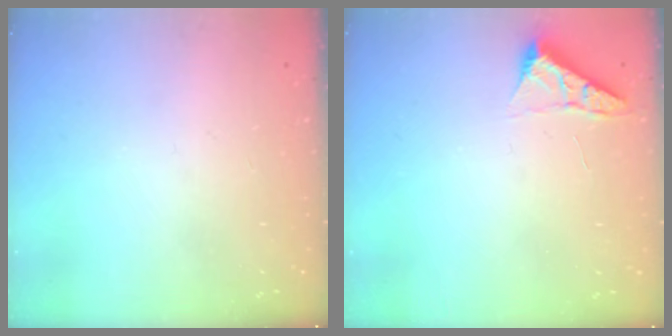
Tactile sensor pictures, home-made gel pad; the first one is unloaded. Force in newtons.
{"total": 4.0, "press": 4.0, "slide": 0.5}